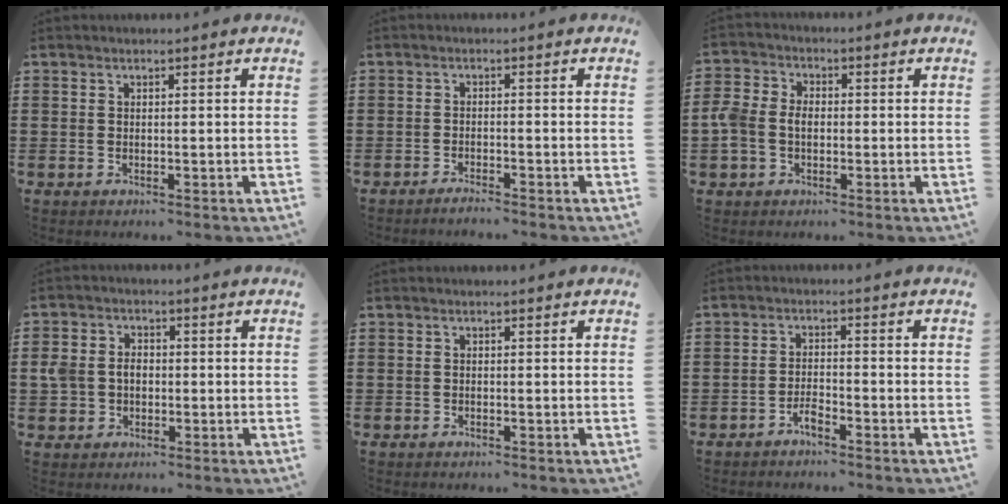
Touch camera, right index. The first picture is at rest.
{"total": 1.5, "force": [-1.5, -0.2, 0.4], "torque": [-0.007, 0.001, -0.028]}
{"total": 4.4, "force": [-0.7, 3.4, 2.7], "torque": [-0.086, -0.001, -0.025]}
{"total": 4.0, "force": [-0.2, 3.4, 2.1], "torque": [-0.057, 0.009, -0.011]}
{"total": 0.0}
{"total": 2.3, "force": [-1.9, 0.5, 1.2], "torque": [-0.026, 0.005, -0.038]}